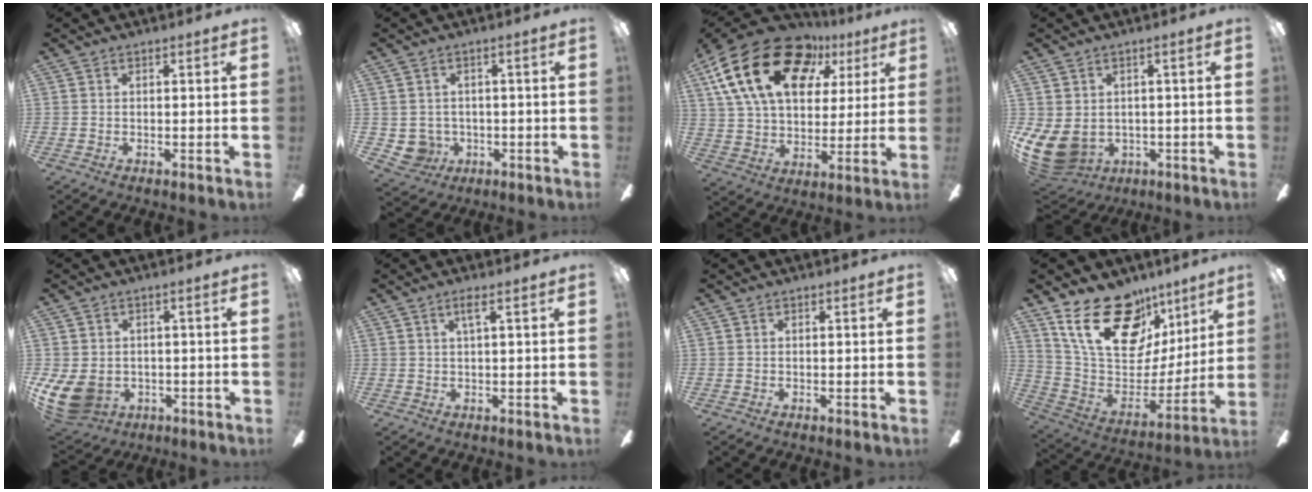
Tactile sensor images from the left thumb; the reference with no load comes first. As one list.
[{"total": 4.3, "force": [-0.1, 4.2, 0.9], "torque": [-0.046, -0.003, -0.003]}, {"total": 24.6, "force": [11.7, 15.0, 15.6], "torque": [-0.287, -0.047, 0.206]}, {"total": 8.2, "force": [-1.0, 6.6, 4.9], "torque": [-0.140, -0.012, -0.015]}, {"total": 9.2, "force": [-2.6, 7.1, 5.2], "torque": [-0.130, 0.004, -0.046]}, {"total": 3.0, "force": [1.4, 0.2, 2.7], "torque": [-0.049, 0.001, 0.020]}, {"total": 0.0}, {"total": 25.6, "force": [14.6, 14.8, 14.9], "torque": [-0.252, -0.079, 0.272]}]